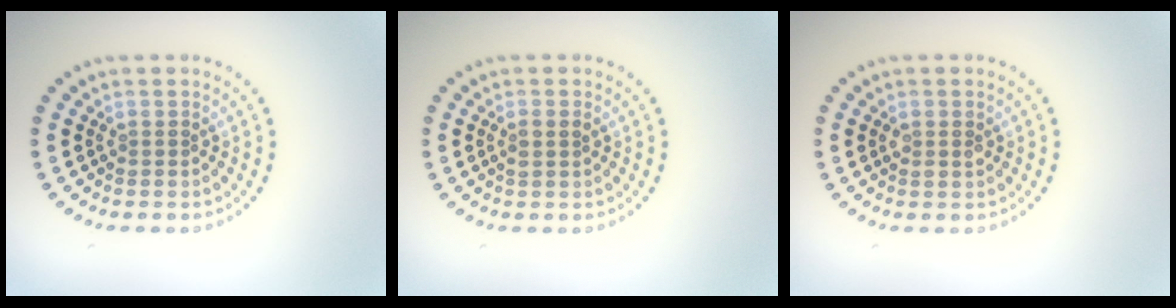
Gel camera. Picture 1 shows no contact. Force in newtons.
{"total": 1.0, "press": 1.0, "slide": 0.2}
{"total": 1.2, "press": 1.1, "slide": 0.3}